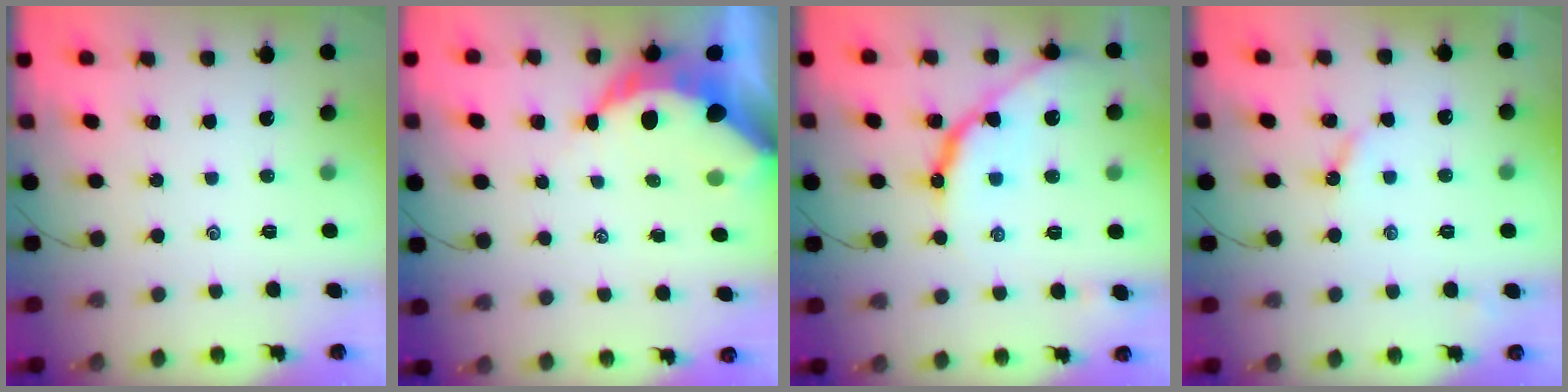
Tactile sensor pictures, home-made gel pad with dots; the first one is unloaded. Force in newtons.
{"total": 9.1, "press": 9.1, "slide": 0.7}
{"total": 12.4, "press": 12.4, "slide": 1.1}
{"total": 4.2, "press": 4.1, "slide": 0.5}